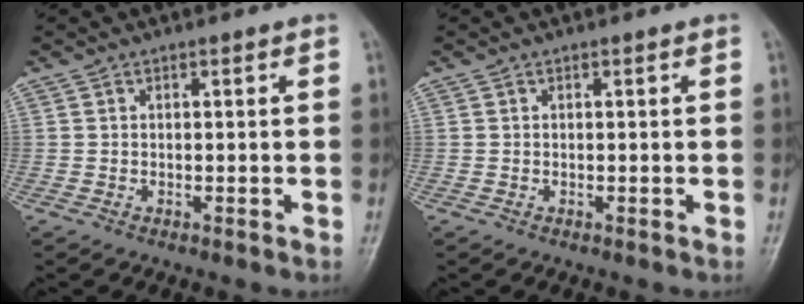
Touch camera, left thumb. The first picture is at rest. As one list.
[{"total": 0.0}]